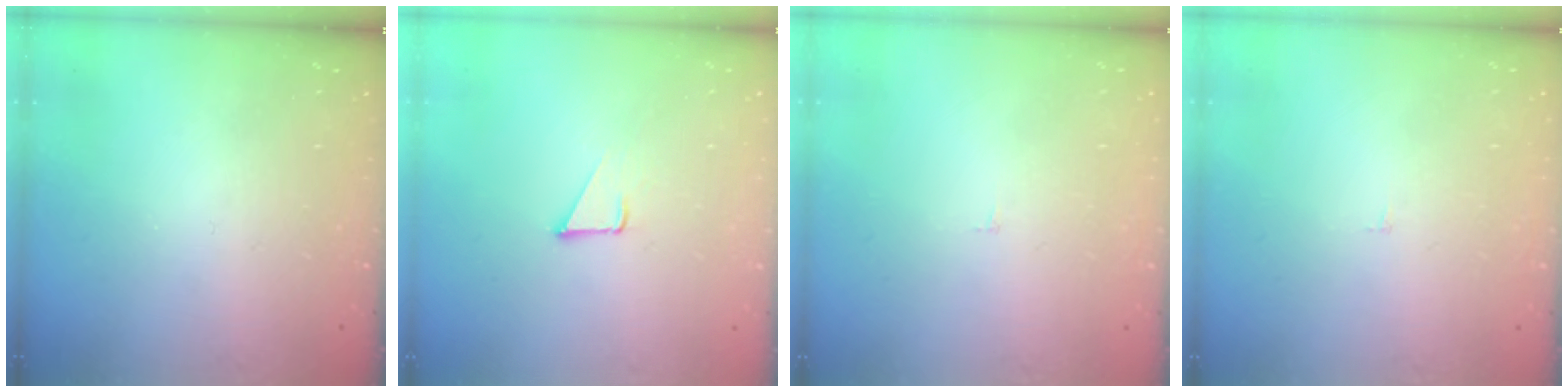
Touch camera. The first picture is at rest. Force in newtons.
{"total": 3.6, "press": 3.6, "slide": 0.3}
{"total": 1.6, "press": 1.6, "slide": 0.1}
{"total": 1.6, "press": 1.6, "slide": 0.1}